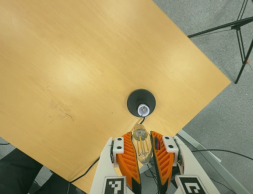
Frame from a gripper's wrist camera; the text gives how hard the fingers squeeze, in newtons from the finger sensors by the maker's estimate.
{"total": 21.6, "left": 26.0, "right": 17.2}